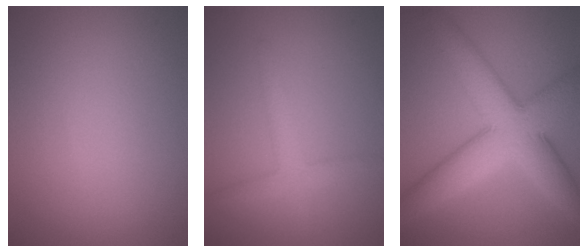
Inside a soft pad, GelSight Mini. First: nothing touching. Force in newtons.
{"total": 2.5, "press": 2.5, "slide": 0.1}
{"total": 9.2, "press": 9.2, "slide": 0.1}